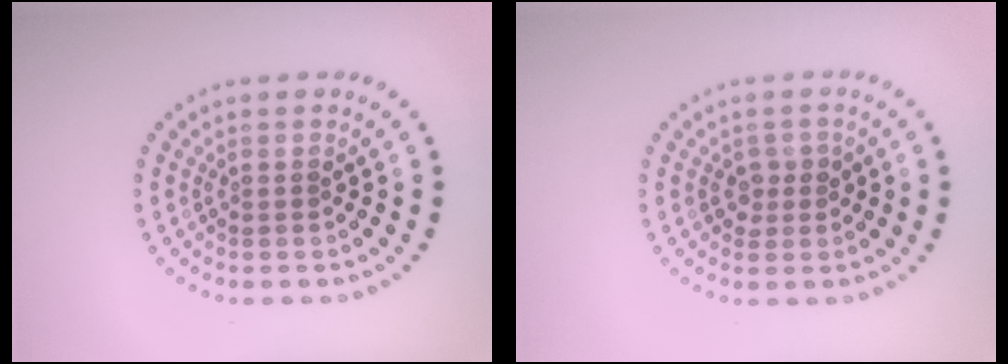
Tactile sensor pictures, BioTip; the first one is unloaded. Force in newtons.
{"total": 1.4, "press": 1.3, "slide": 0.6}